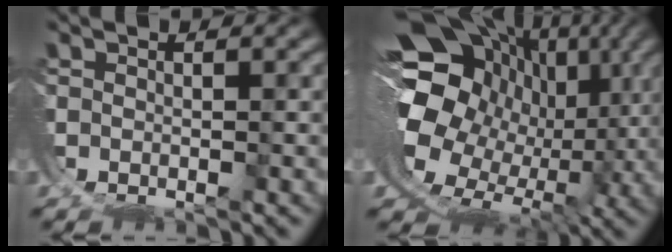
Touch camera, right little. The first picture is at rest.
{"total": 22.2, "force": [1.3, 17.1, 14.1], "torque": [-0.249, -0.034, 0.020]}